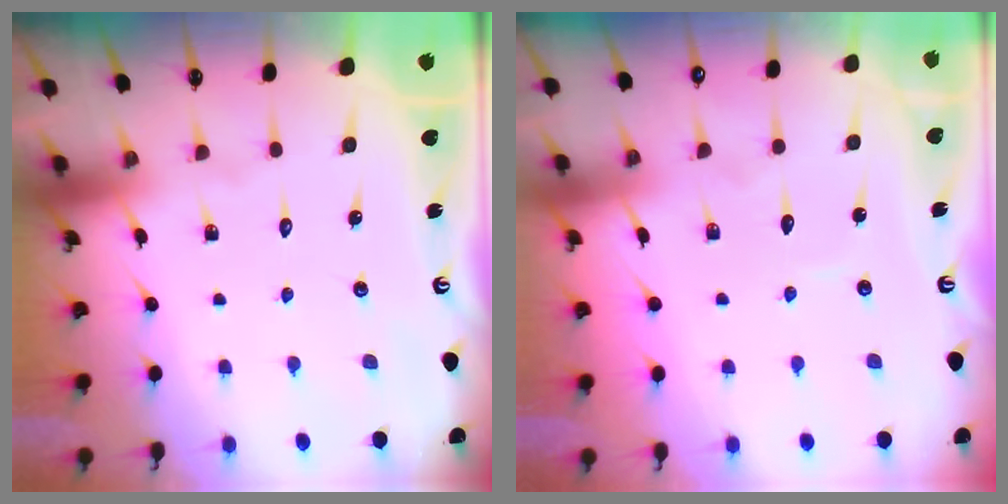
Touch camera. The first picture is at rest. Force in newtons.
{"total": 2.5, "press": 2.4, "slide": 0.3}